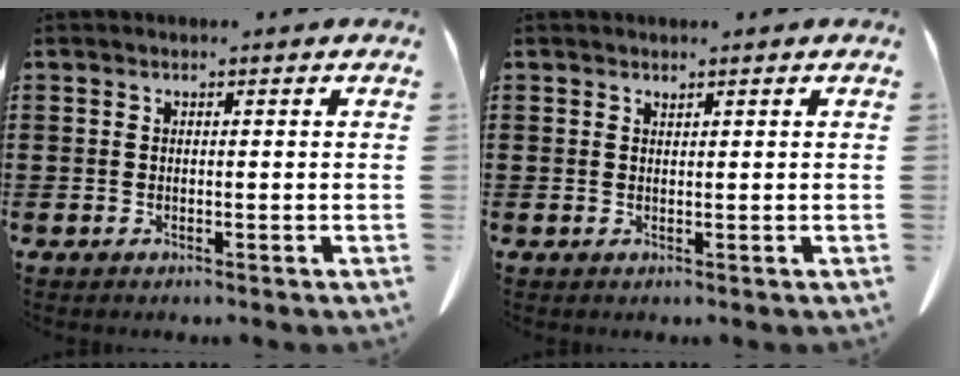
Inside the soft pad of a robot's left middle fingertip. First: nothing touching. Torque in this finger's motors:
{"motor_torque": [-0.70, 0.90, -0.28, -0.06]}